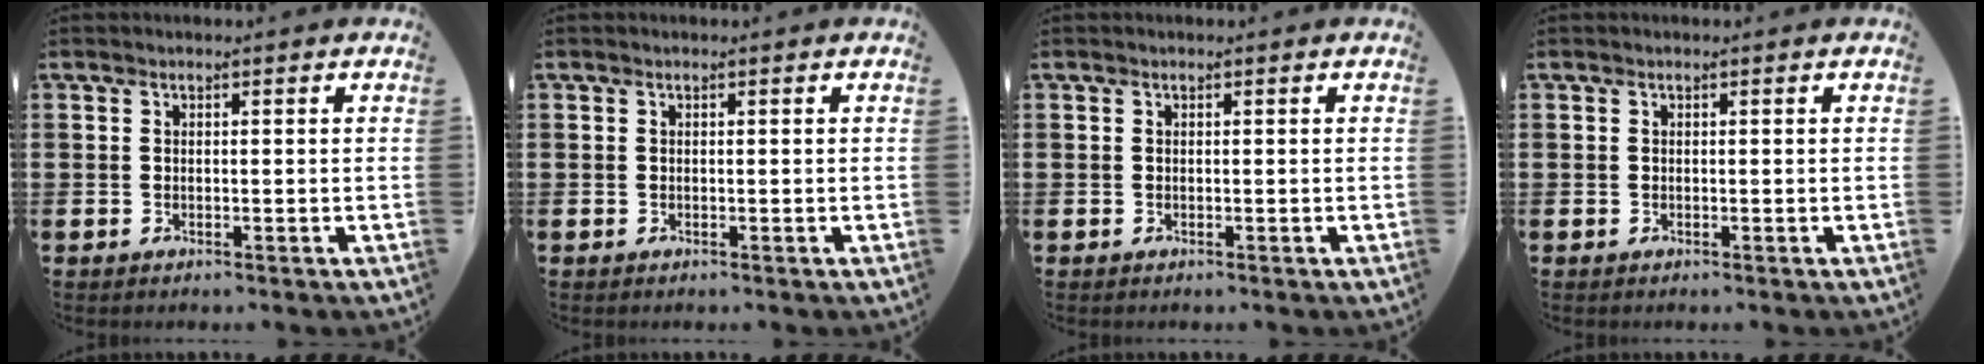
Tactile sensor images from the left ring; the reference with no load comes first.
{"total": 0.0}
{"total": 0.0}
{"total": 0.0}